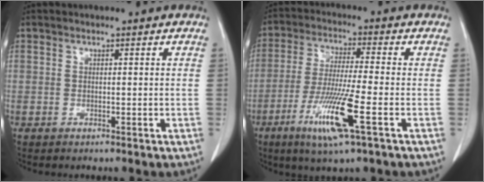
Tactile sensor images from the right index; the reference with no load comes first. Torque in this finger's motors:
{"motor_torque": [0.99, -0.14, 0.35, 0.12]}